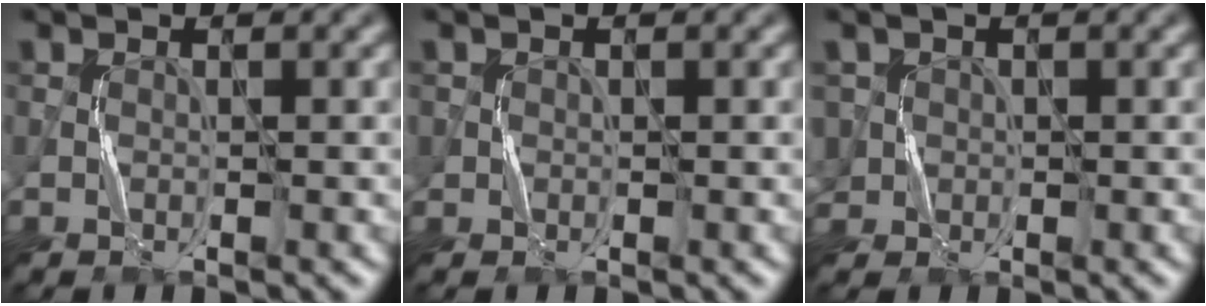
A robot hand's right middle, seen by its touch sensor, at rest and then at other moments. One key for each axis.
{"total": 0.7, "fx": 0.0, "fy": 0.7, "fz": -0.1, "tx": 0.009, "ty": -0.001, "tz": -0.003}
{"total": 2.5, "fx": -0.1, "fy": 2.4, "fz": 0.5, "tx": -0.017, "ty": 0.009, "tz": 0.001}